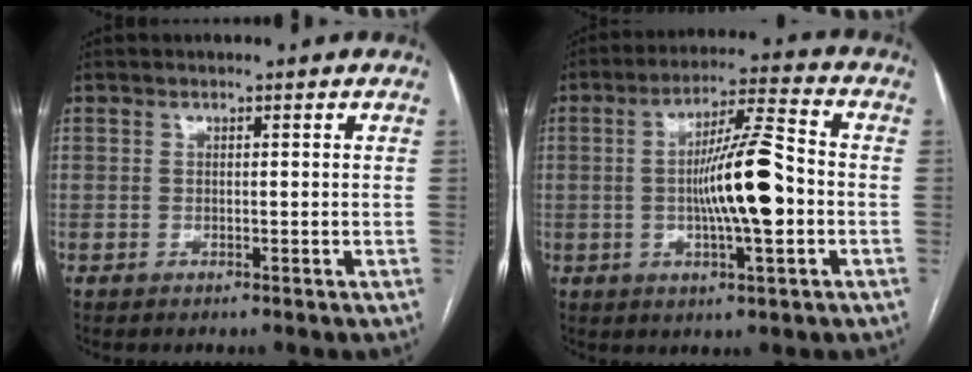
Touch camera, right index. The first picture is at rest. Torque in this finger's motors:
{"motor_torque": [0.67, -0.26, 0.35, 0.14]}